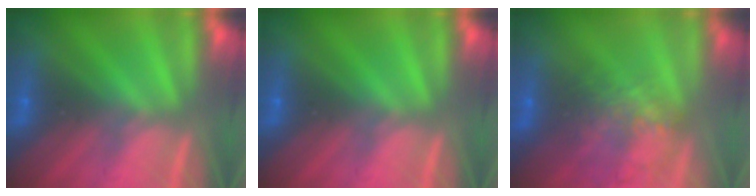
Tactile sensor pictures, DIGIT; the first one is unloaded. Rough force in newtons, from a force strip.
{"total": 0.0}
{"total": 7.6}